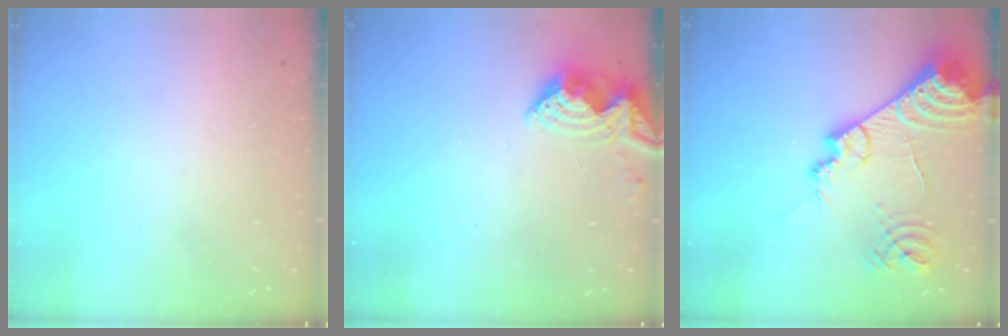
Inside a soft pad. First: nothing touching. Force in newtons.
{"total": 7.0, "press": 6.9, "slide": 0.8}
{"total": 20.1, "press": 20.0, "slide": 2.1}